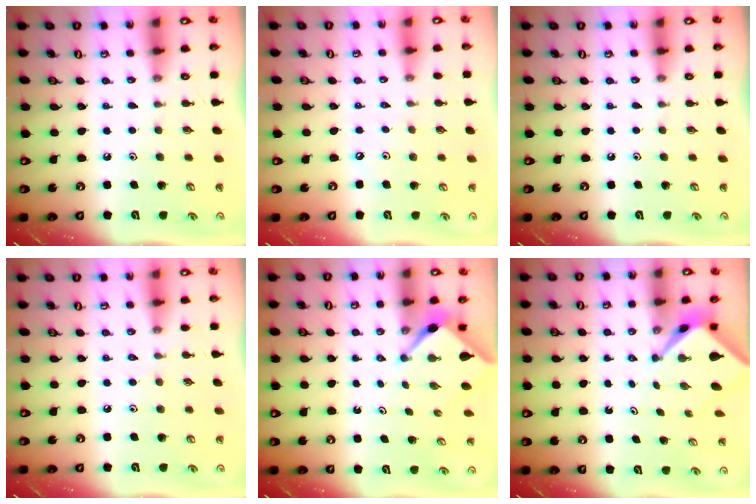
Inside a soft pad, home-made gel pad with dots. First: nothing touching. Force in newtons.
{"total": 2.1, "press": 2.0, "slide": 0.5}
{"total": 0.0}
{"total": 2.8, "press": 2.7, "slide": 0.5}
{"total": 2.2, "press": 2.2, "slide": 0.3}
{"total": 2.4, "press": 2.4, "slide": 0.2}